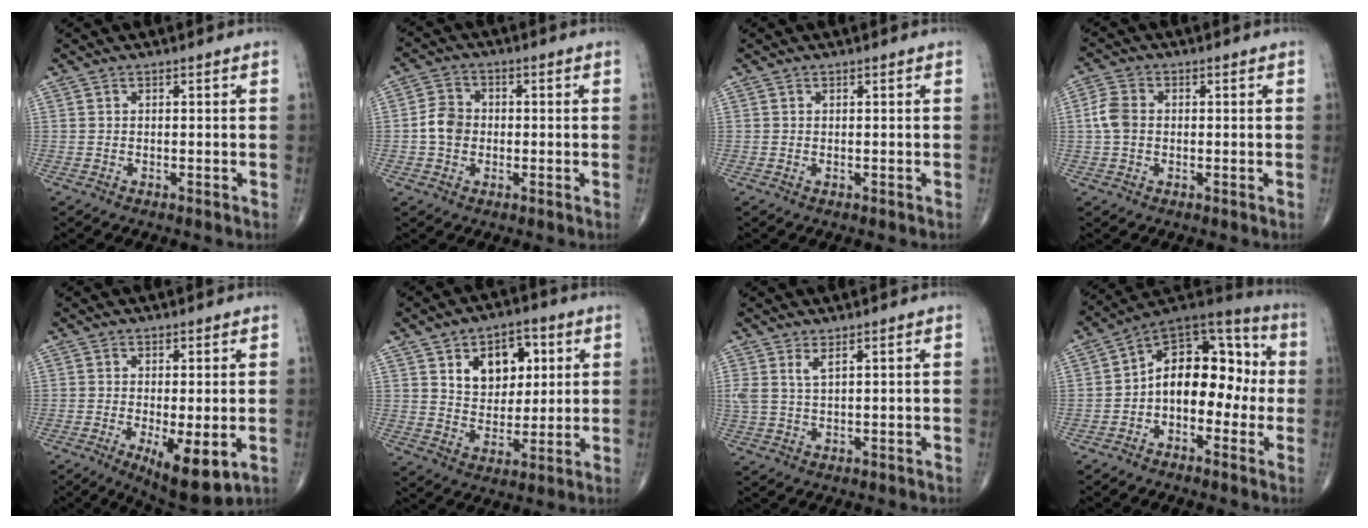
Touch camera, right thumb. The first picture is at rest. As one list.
[{"total": 5.2, "force": [-0.6, 4.3, 2.8], "torque": [-0.041, 0.013, -0.018]}, {"total": 0.0}, {"total": 4.5, "force": [0.0, 3.4, 3.0], "torque": [-0.066, 0.011, -0.006]}, {"total": 9.2, "force": [-2.5, 3.0, 8.3], "torque": [-0.126, -0.024, -0.033]}, {"total": 11.7, "force": [4.2, 8.0, 7.4], "torque": [-0.064, -0.017, 0.070]}, {"total": 2.8, "force": [1.6, 0.7, 2.2], "torque": [-0.052, -0.003, 0.039]}, {"total": 15.2, "force": [-1.4, 9.7, 11.6], "torque": [-0.134, 0.053, -0.039]}]